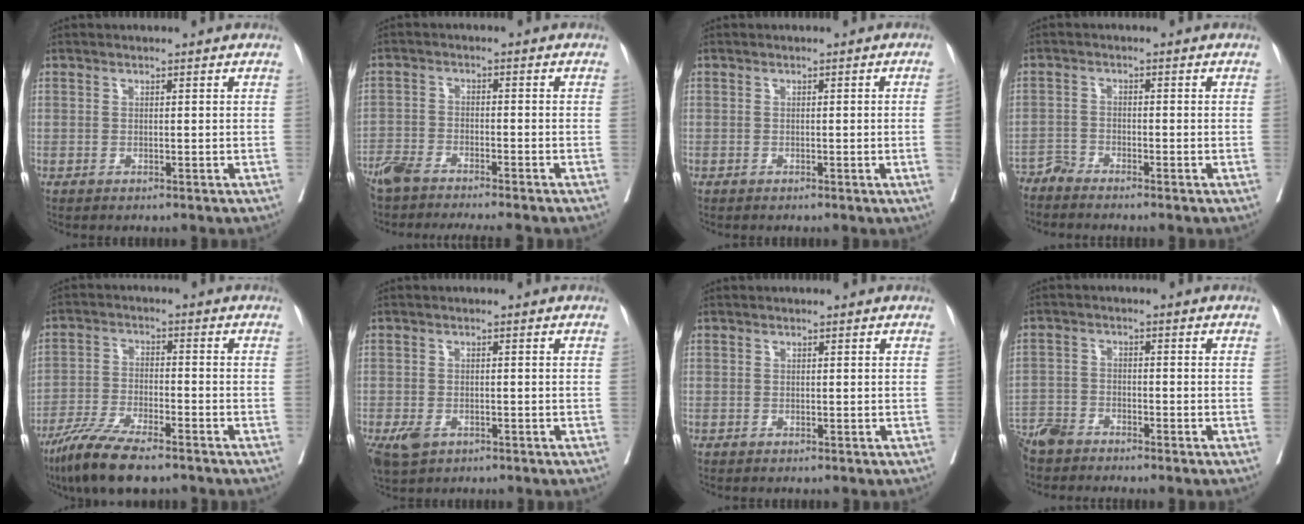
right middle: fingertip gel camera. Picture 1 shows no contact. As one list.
[{"total": 9.8, "force": [-8.7, 0.9, 4.4], "torque": [-0.068, -0.012, -0.141]}, {"total": 1.7, "force": [-0.3, -0.6, 1.6], "torque": [-0.017, -0.001, -0.003]}, {"total": 2.3, "force": [-2.2, -0.5, -0.3], "torque": [0.011, -0.009, -0.046]}, {"total": 10.7, "force": [-8.1, 2.2, 6.7], "torque": [-0.122, -0.023, -0.144]}, {"total": 4.4, "force": [-2.3, 2.8, 2.5], "torque": [-0.049, -0.006, -0.032]}, {"total": 0.0}, {"total": 4.2, "force": [-4.0, 0.8, 0.9], "torque": [-0.009, -0.010, -0.080]}]